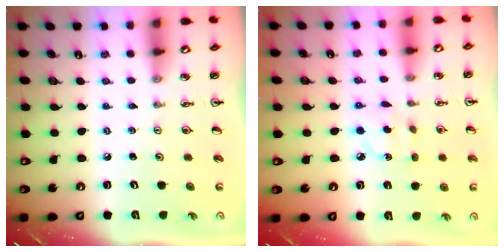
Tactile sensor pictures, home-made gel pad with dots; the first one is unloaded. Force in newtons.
{"total": 3.2, "press": 3.2, "slide": 0.3}